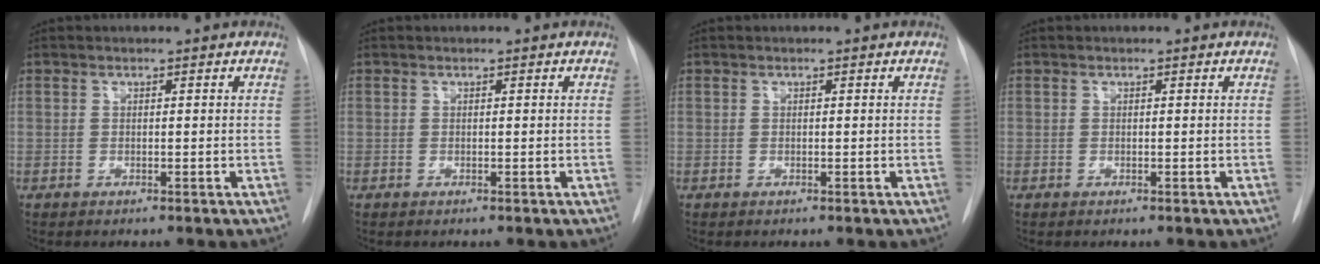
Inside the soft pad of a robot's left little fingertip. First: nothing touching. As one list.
[{"total": 0.0}, {"total": 0.0}, {"total": 0.0}]